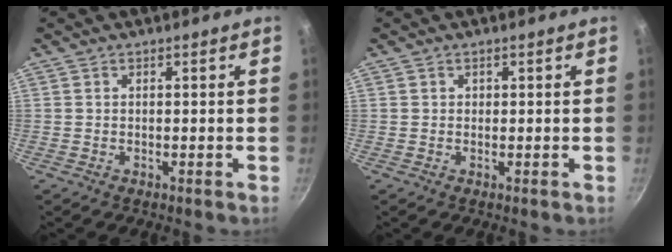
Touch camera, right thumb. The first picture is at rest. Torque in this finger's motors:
{"motor_torque": [-0.13, 0.31, 0.35, 0.17, -0.03]}